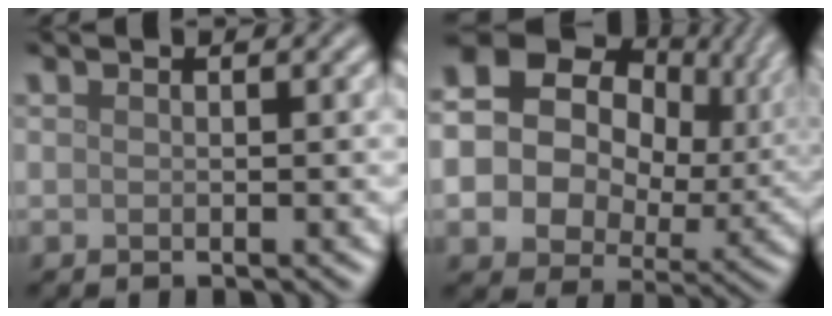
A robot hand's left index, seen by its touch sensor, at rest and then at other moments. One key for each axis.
{"total": 17.9, "fx": 4.2, "fy": 14.6, "fz": 9.3, "tx": -0.218, "ty": 0.023, "tz": 0.075}